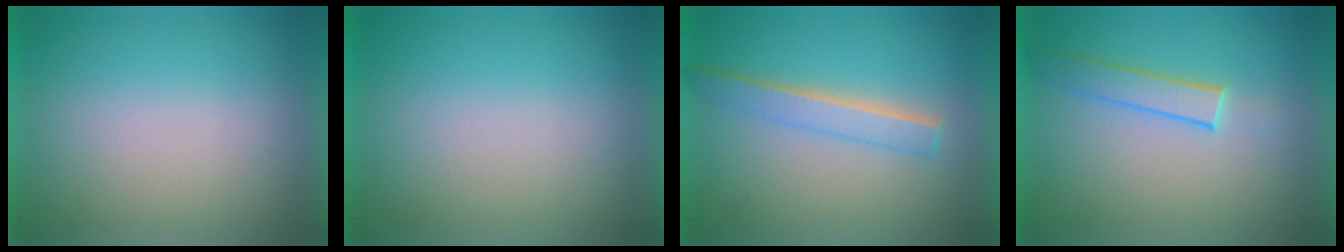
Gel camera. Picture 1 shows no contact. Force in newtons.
{"total": 0.0}
{"total": 2.2}
{"total": 1.9}